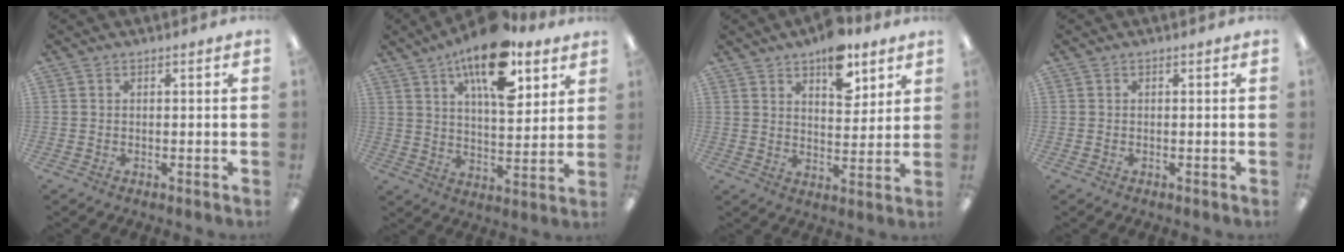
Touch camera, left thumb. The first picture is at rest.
{"total": 17.2, "force": [10.4, 7.3, 11.7], "torque": [-0.172, -0.046, 0.168]}
{"total": 11.0, "force": [7.4, 5.2, 6.2], "torque": [-0.068, -0.039, 0.122]}
{"total": 0.0}